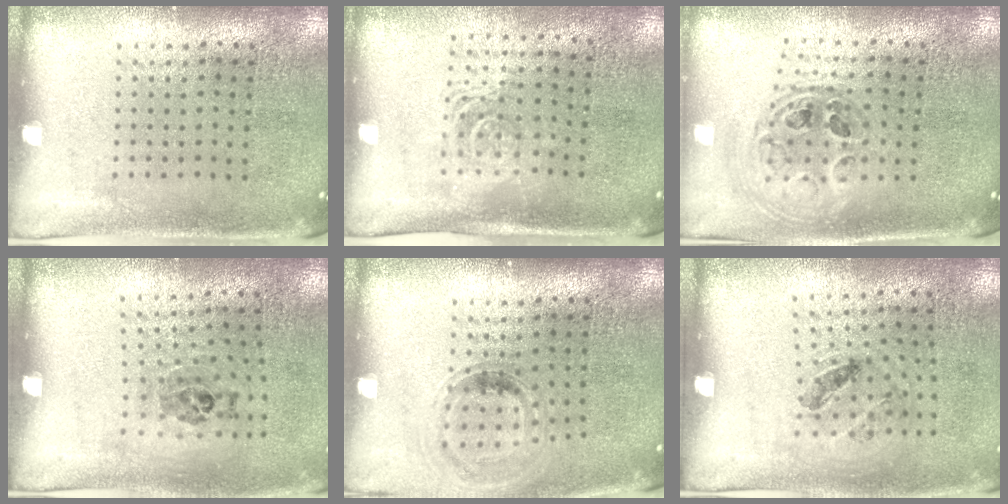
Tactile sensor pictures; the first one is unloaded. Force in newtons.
{"total": 1.6, "press": 1.3, "slide": 0.9}
{"total": 0.9, "press": 0.9, "slide": 0.2}
{"total": 1.1, "press": 0.7, "slide": 0.8}
{"total": 0.9, "press": 0.9, "slide": 0.2}
{"total": 1.2, "press": 0.8, "slide": 1.0}